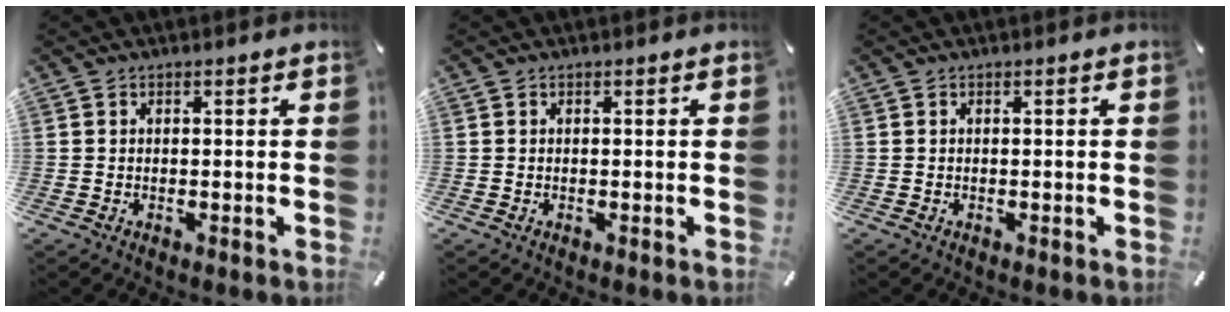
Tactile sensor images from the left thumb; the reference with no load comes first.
{"total": 0.0}
{"total": 0.0}